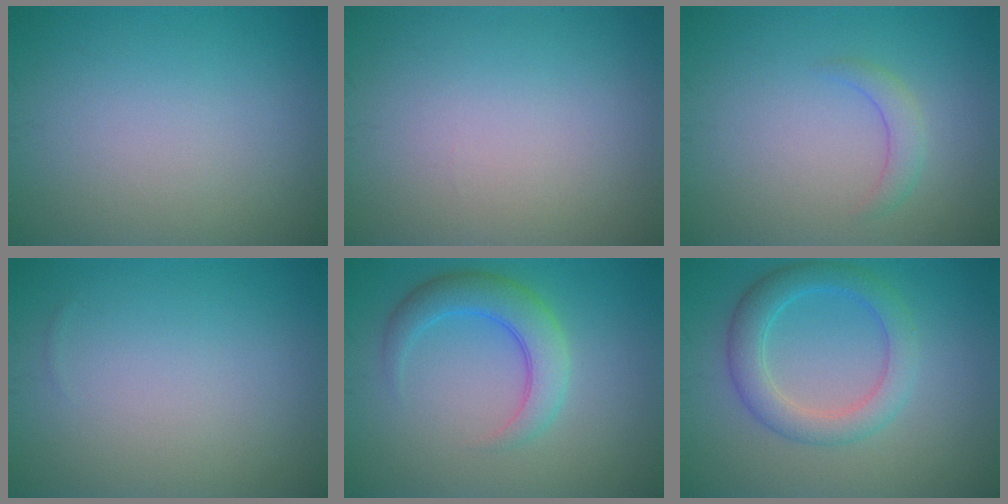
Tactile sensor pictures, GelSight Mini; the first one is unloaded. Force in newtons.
{"total": 0.0}
{"total": 1.7, "press": 1.6, "slide": 0.2}
{"total": 0.0}
{"total": 4.2, "press": 4.2, "slide": 0.1}
{"total": 4.2, "press": 4.2, "slide": 0.0}